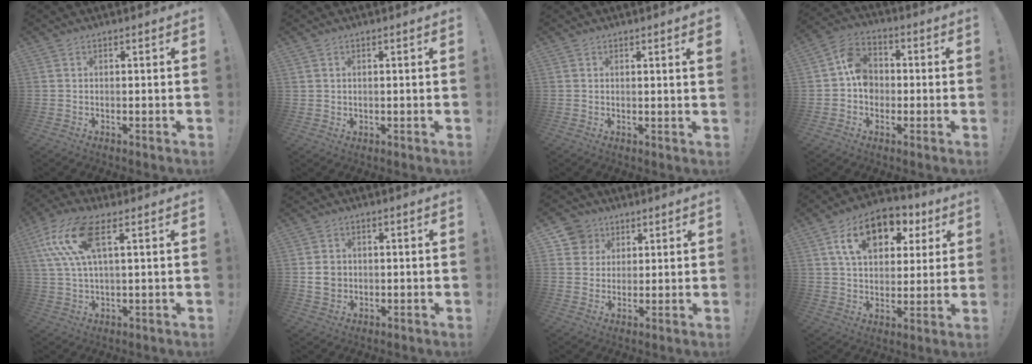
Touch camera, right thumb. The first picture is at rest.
{"total": 1.3, "force": [0.8, 1.1, 0.1], "torque": [0.004, -0.003, 0.014]}
{"total": 1.6, "force": [1.0, -0.4, 1.2], "torque": [-0.011, -0.007, 0.014]}
{"total": 9.3, "force": [-0.3, 7.8, 4.9], "torque": [-0.074, 0.021, -0.001]}
{"total": 14.1, "force": [5.6, 5.4, 11.7], "torque": [-0.244, -0.004, 0.102]}
{"total": 5.5, "force": [-0.1, 4.8, 2.7], "torque": [-0.044, 0.001, -0.003]}
{"total": 7.7, "force": [3.5, 6.7, 1.0], "torque": [-0.009, -0.025, 0.071]}
{"total": 15.8, "force": [7.3, 10.1, 9.7], "torque": [-0.152, -0.025, 0.133]}